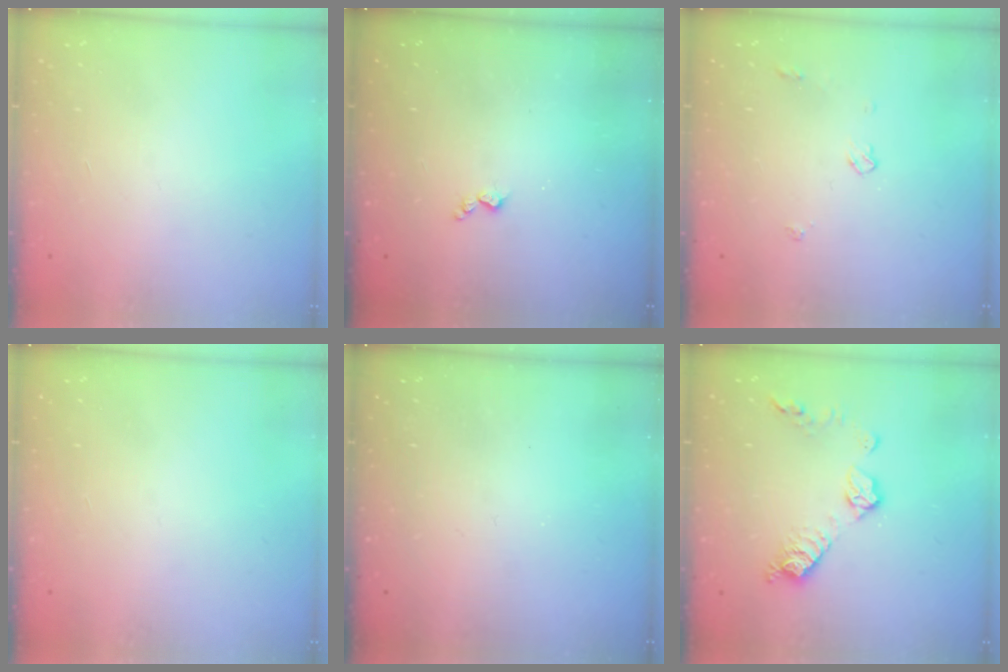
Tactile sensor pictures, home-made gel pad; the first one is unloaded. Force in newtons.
{"total": 3.0, "press": 2.9, "slide": 0.6}
{"total": 4.0, "press": 3.9, "slide": 0.6}
{"total": 0.0}
{"total": 0.0}
{"total": 9.9, "press": 9.9, "slide": 0.4}